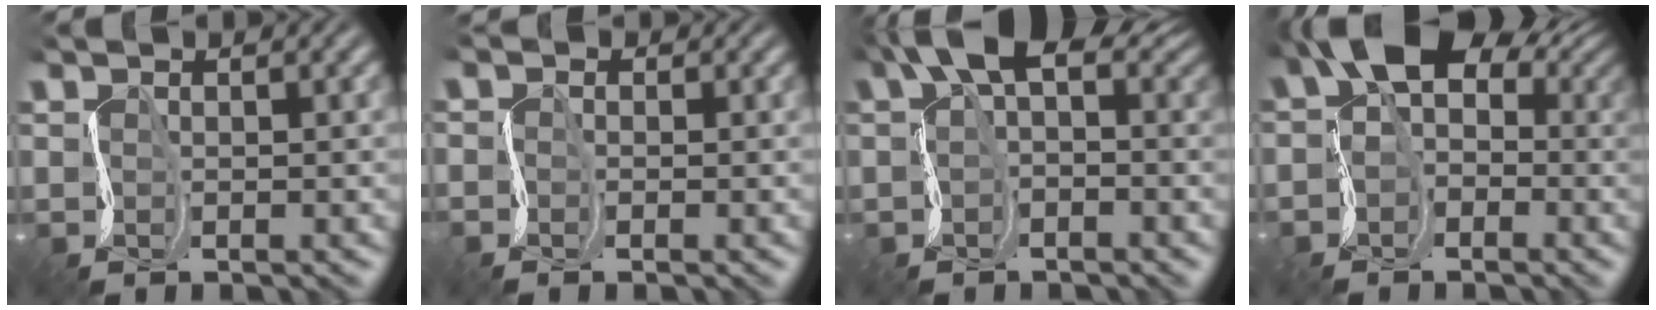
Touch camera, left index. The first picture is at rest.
{"total": 1.6, "force": [-1.4, 0.2, -0.8], "torque": [0.011, -0.001, -0.021]}
{"total": 4.7, "force": [1.5, 2.4, 3.7], "torque": [-0.063, 0.018, 0.023]}
{"total": 7.3, "force": [0.7, 5.4, 4.9], "torque": [-0.065, 0.023, -0.002]}